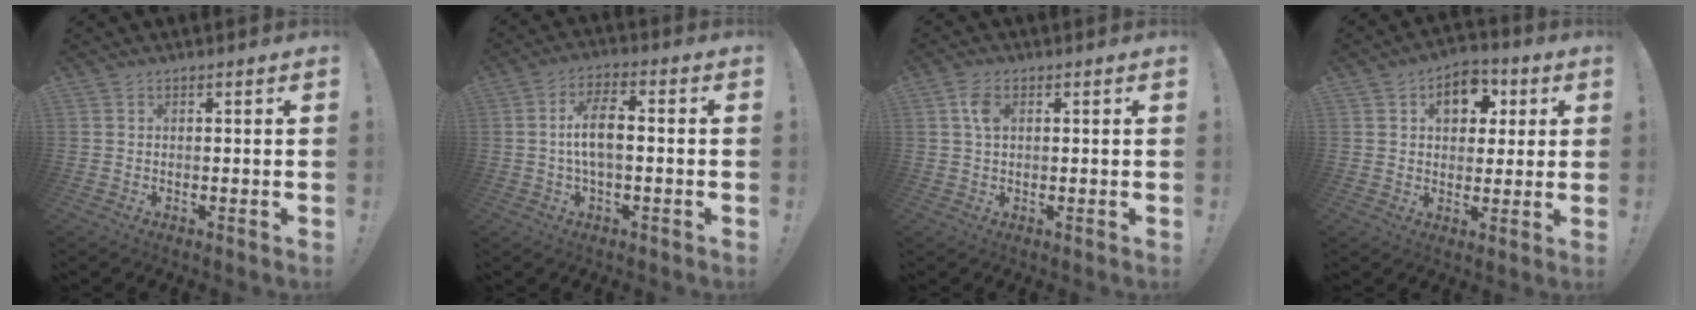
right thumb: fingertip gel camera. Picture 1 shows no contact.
{"total": 8.4, "force": [-0.4, 3.2, 7.8], "torque": [-0.142, 0.004, -0.008]}
{"total": 4.3, "force": [1.2, 2.5, 3.3], "torque": [-0.055, 0.002, 0.019]}
{"total": 10.6, "force": [3.4, 7.8, 6.3], "torque": [-0.078, -0.001, 0.060]}